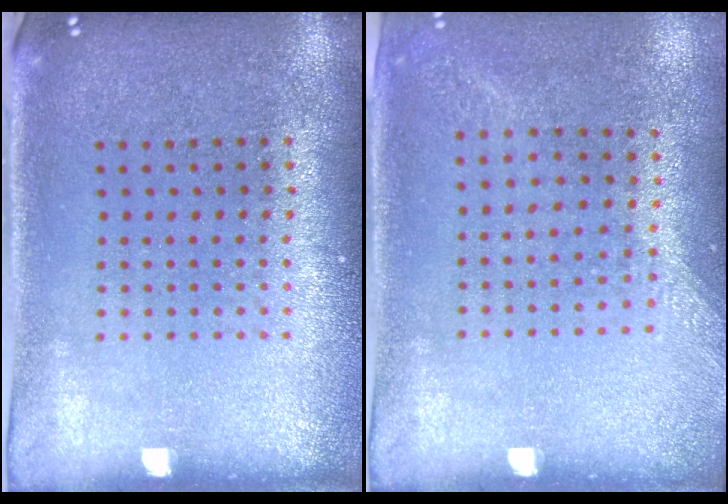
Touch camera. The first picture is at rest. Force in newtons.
{"total": 1.3, "press": 1.0, "slide": 0.9}